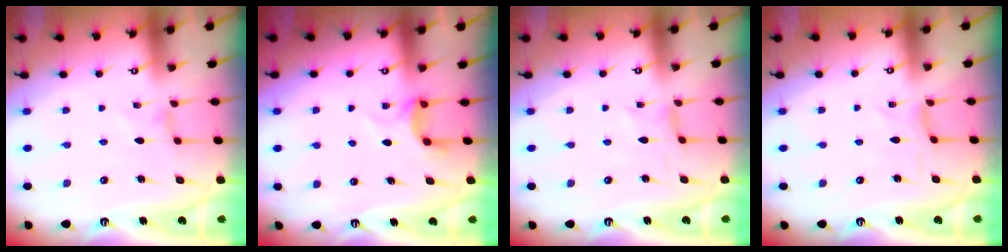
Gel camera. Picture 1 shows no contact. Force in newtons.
{"total": 4.3, "press": 4.3, "slide": 0.8}
{"total": 0.0}
{"total": 0.6, "press": 0.6, "slide": 0.2}